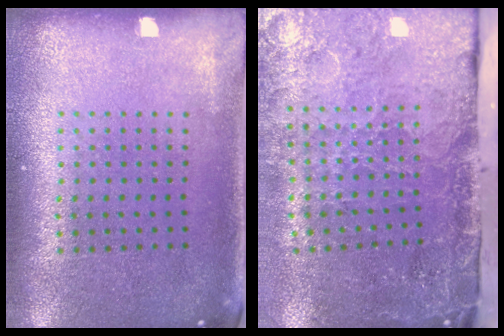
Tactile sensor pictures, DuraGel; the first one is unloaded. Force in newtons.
{"total": 4.8, "press": 3.6, "slide": 3.2}